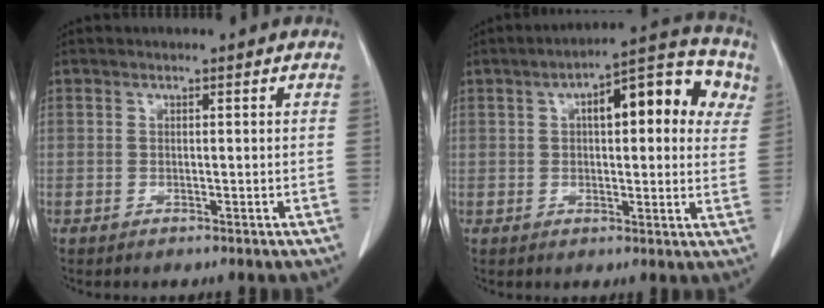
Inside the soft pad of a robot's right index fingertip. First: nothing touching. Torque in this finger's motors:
{"motor_torque": [0.78, 0.61, 0.24, 0.12]}